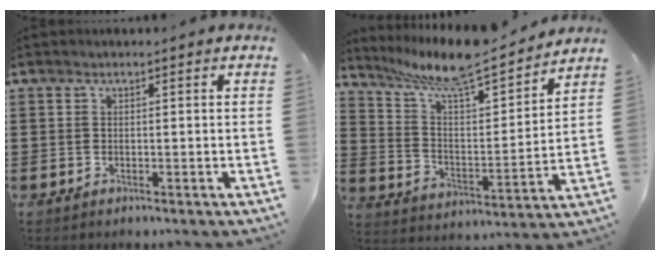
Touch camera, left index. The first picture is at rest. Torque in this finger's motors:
{"motor_torque": [2.14, 0.00, 0.22, 0.09]}